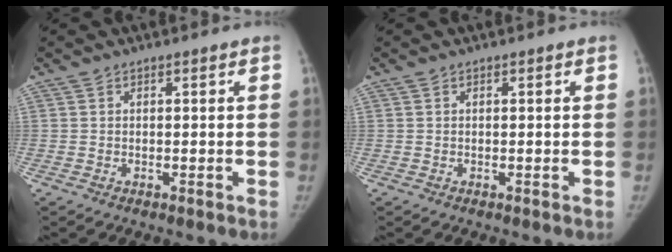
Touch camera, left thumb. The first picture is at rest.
{"total": 0.0}